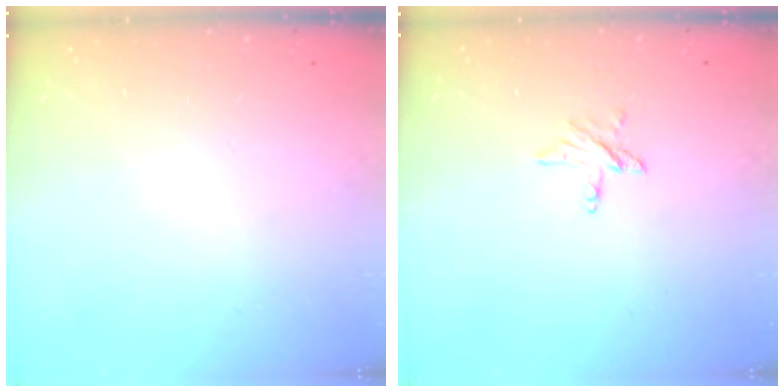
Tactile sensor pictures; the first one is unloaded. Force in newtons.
{"total": 4.0, "press": 4.0, "slide": 0.4}